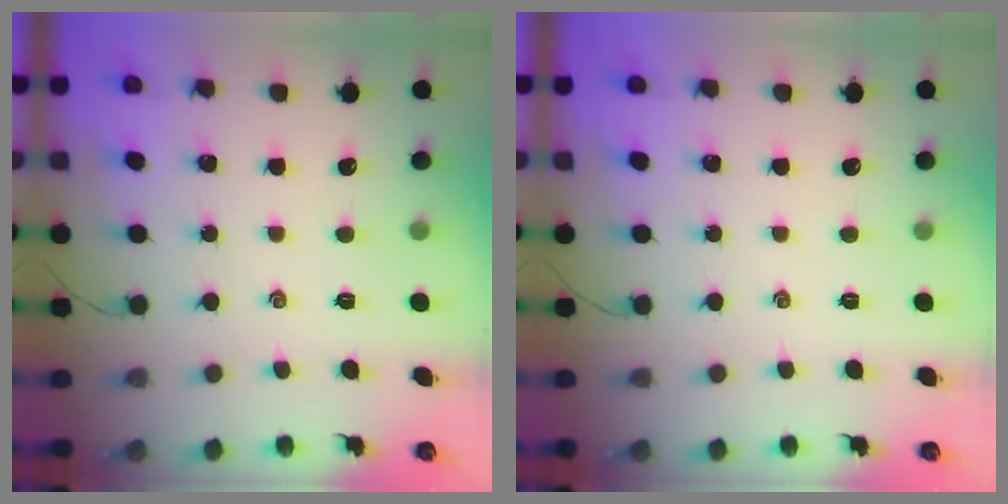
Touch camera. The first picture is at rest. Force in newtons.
{"total": 0.0}